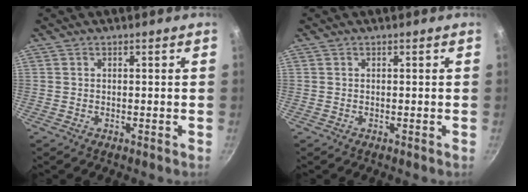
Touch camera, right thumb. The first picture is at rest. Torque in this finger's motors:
{"motor_torque": [0.00, 0.00, 0.00, 0.00, 0.01]}